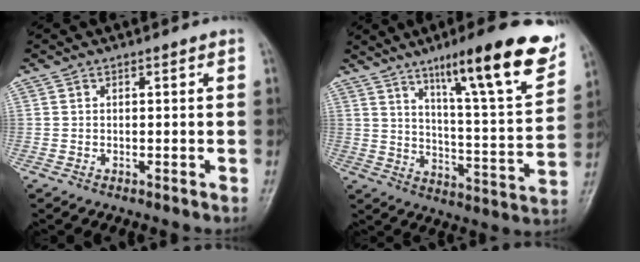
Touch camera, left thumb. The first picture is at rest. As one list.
[{"total": 20.3, "force": [12.5, 3.3, 15.7], "torque": [-0.200, -0.055, 0.192]}]